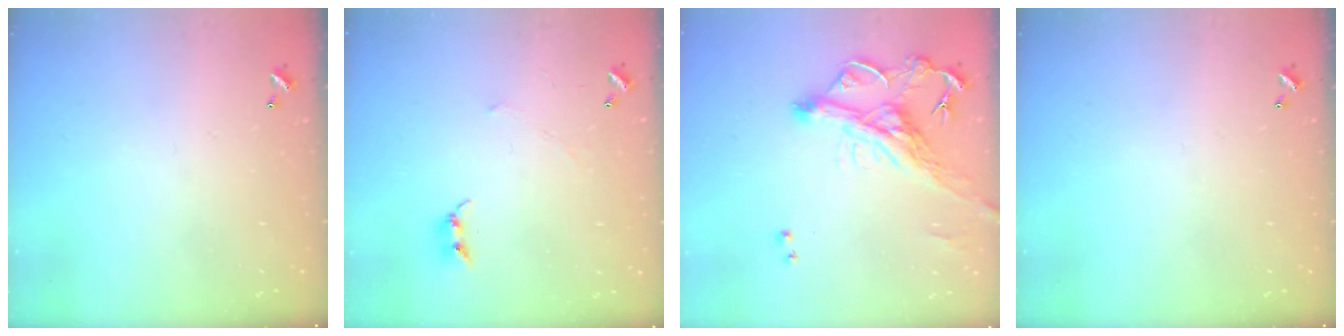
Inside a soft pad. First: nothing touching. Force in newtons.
{"total": 2.4, "press": 2.3, "slide": 0.4}
{"total": 5.2, "press": 4.8, "slide": 1.8}
{"total": 0.0}